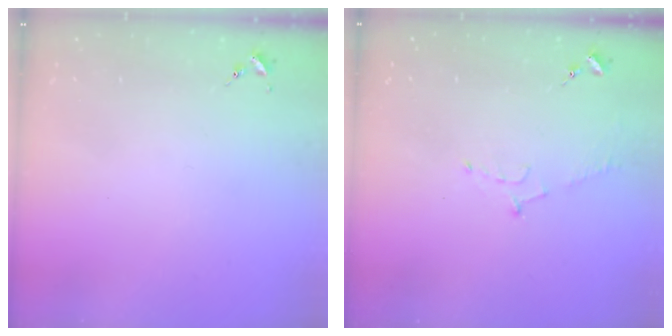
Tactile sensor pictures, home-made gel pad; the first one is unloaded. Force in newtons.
{"total": 5.7, "press": 5.7, "slide": 0.6}